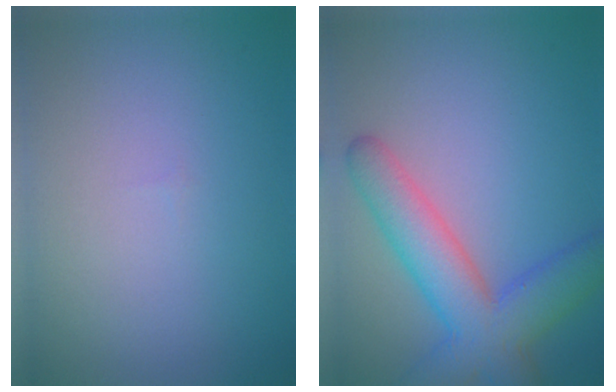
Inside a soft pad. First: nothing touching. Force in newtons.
{"total": 7.2, "press": 7.2, "slide": 0.4}